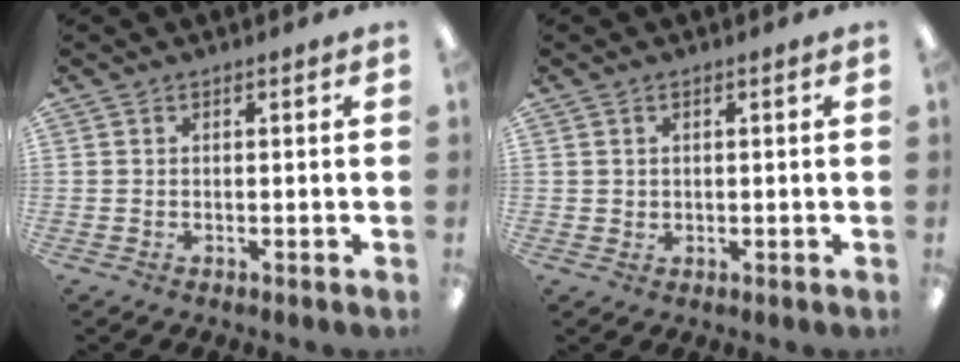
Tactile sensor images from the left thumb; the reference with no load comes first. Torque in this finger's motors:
{"motor_torque": [-0.18, 0.13, 0.16, -0.22, 0.00]}